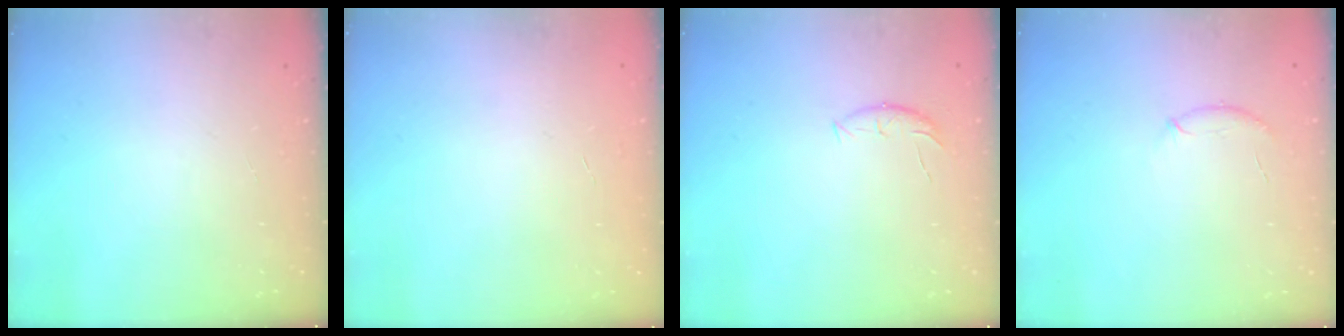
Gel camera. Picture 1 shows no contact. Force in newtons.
{"total": 0.5, "press": 0.5, "slide": 0.1}
{"total": 6.0, "press": 5.8, "slide": 1.3}
{"total": 6.9, "press": 6.7, "slide": 1.6}